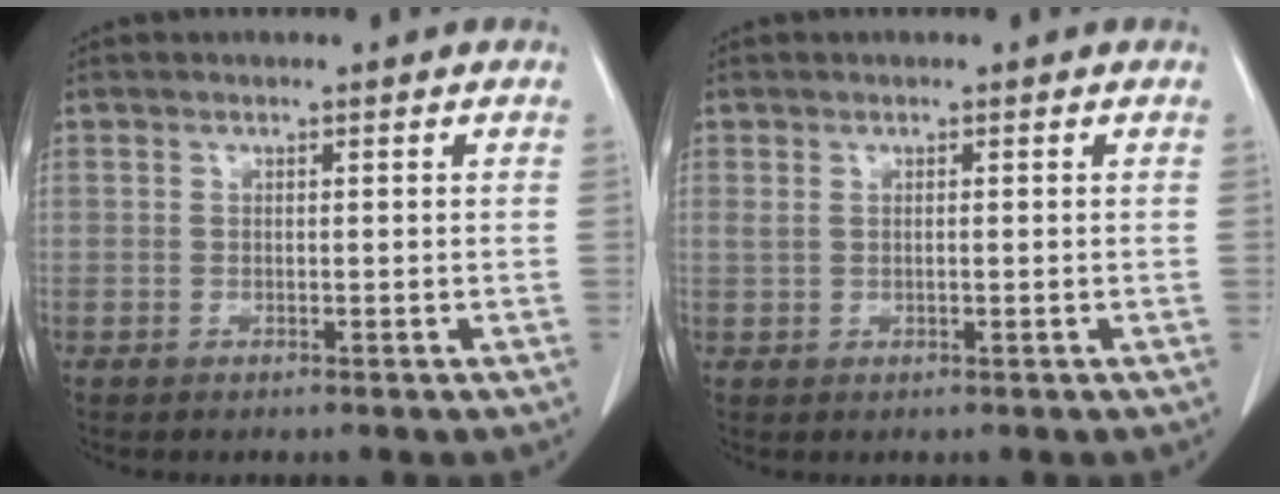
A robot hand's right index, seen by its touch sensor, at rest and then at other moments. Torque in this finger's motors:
{"motor_torque": [0.10, 0.19, 0.00, 0.00]}